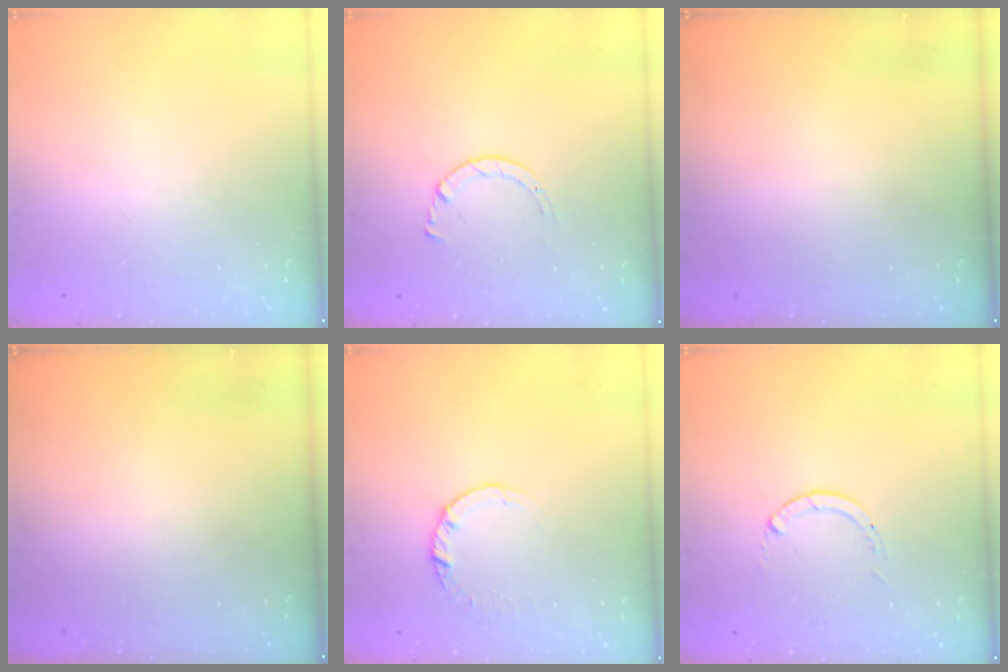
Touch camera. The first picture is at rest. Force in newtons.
{"total": 1.7, "press": 1.7, "slide": 0.2}
{"total": 0.0}
{"total": 0.0}
{"total": 2.5, "press": 2.5, "slide": 0.2}
{"total": 0.0}